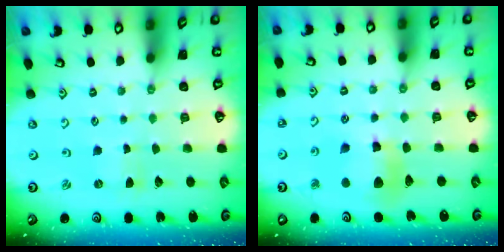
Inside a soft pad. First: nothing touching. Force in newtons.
{"total": 10.6, "press": 10.5, "slide": 1.2}